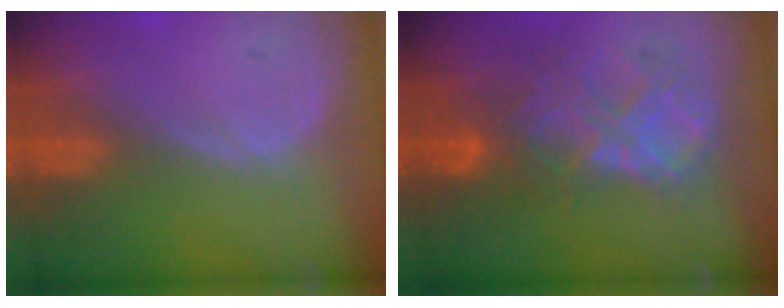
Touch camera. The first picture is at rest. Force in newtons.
{"total": 9.2, "press": 7.8, "slide": 4.9}